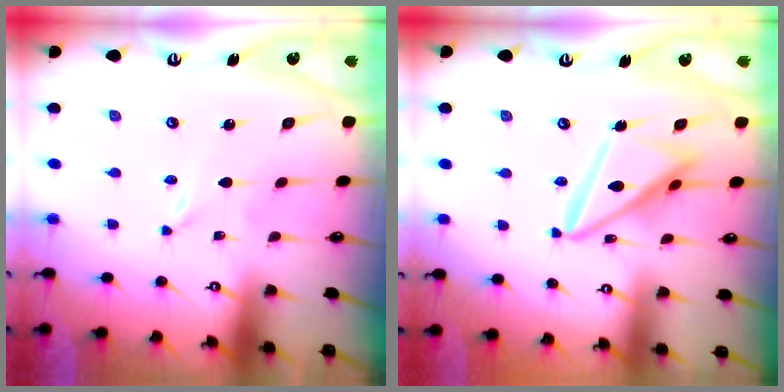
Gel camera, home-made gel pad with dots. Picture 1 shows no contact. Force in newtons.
{"total": 15.0, "press": 14.9, "slide": 1.6}